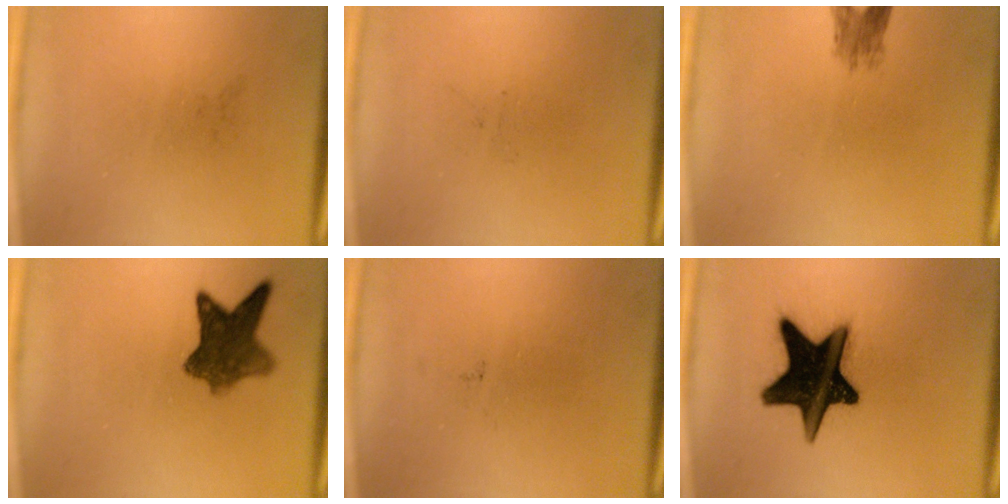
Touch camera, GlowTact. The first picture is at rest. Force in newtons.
{"total": 0.0}
{"total": 2.5}
{"total": 7.5}
{"total": 0.0}
{"total": 19.2}